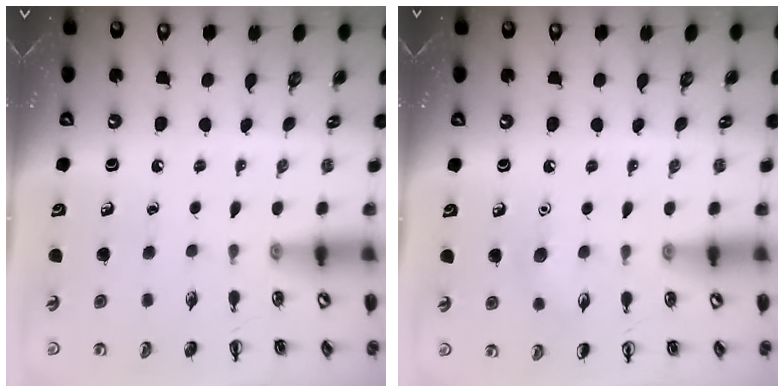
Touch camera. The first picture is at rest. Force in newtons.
{"total": 5.3, "press": 5.0, "slide": 1.7}